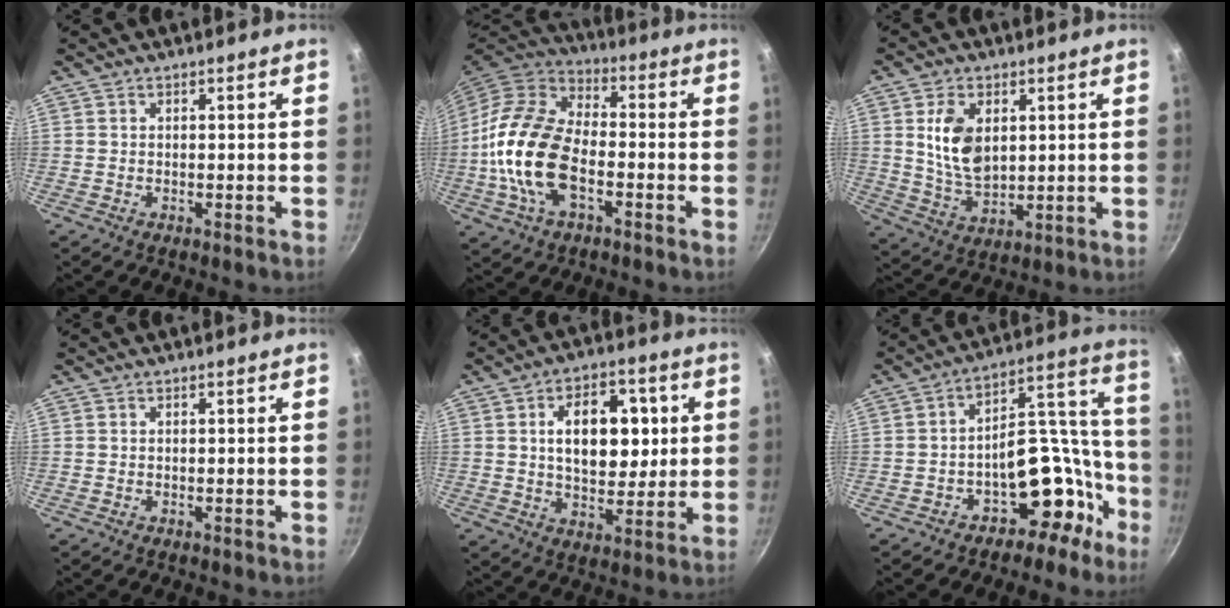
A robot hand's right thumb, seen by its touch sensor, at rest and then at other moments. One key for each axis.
{"total": 19.0, "fx": -4.3, "fy": 10.9, "fz": 15.0, "tx": -0.299, "ty": 0.025, "tz": -0.083}
{"total": 10.0, "fx": 2.5, "fy": 6.1, "fz": 7.5, "tx": -0.123, "ty": -0.019, "tz": 0.058}
{"total": 0.0}
{"total": 13.8, "fx": 2.6, "fy": 8.4, "fz": 10.6, "tx": -0.116, "ty": -0.001, "tz": 0.040}
{"total": 15.1, "fx": -7.4, "fy": 8.3, "fz": 10.3, "tx": -0.089, "ty": 0.110, "tz": -0.111}